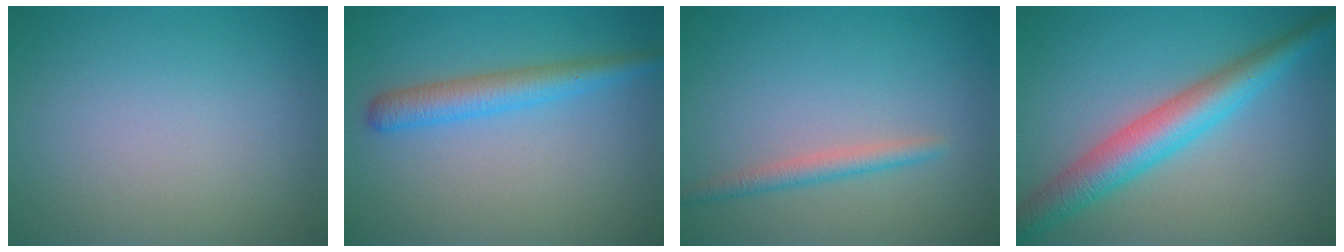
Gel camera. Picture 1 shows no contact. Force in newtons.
{"total": 3.4, "press": 3.4, "slide": 0.1}
{"total": 1.9, "press": 1.9, "slide": 0.0}
{"total": 5.9, "press": 5.9, "slide": 0.1}